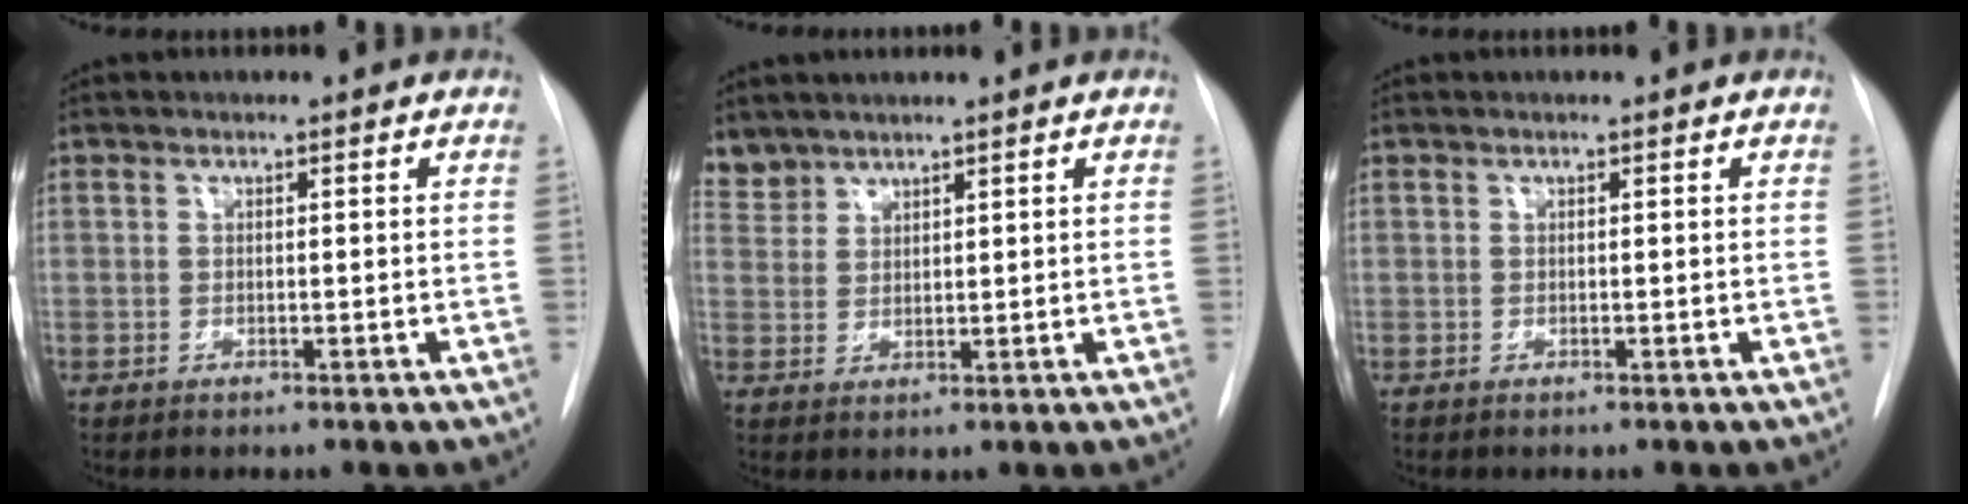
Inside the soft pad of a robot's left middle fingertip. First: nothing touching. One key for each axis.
{"total": 3.5, "fx": 3.2, "fy": 1.2, "fz": -0.3, "tx": 0.006, "ty": 0.011, "tz": 0.068}
{"total": 0.0}